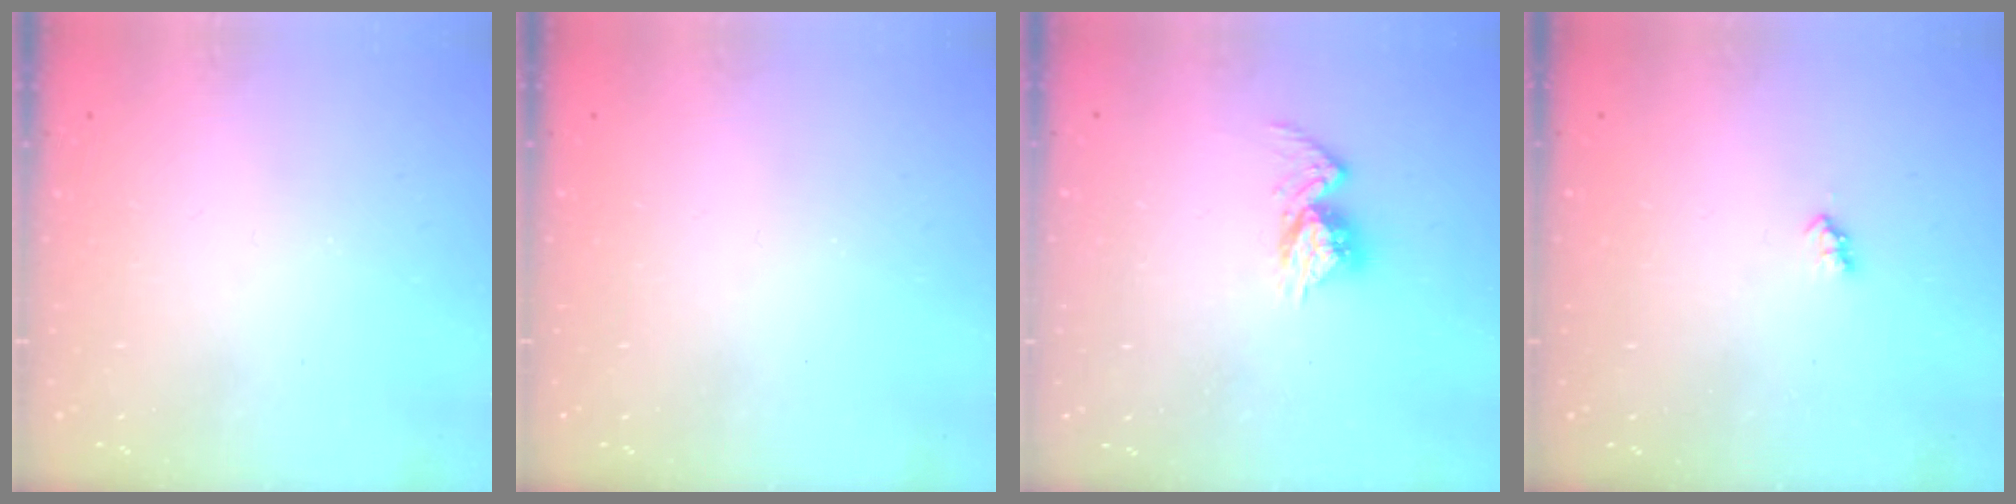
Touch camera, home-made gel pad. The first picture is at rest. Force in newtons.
{"total": 0.0}
{"total": 8.9, "press": 8.9, "slide": 0.4}
{"total": 2.5, "press": 2.5, "slide": 0.4}